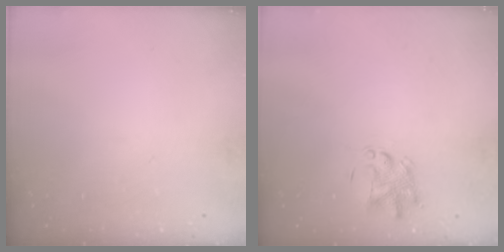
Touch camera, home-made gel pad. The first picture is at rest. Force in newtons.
{"total": 2.4, "press": 2.4, "slide": 0.1}